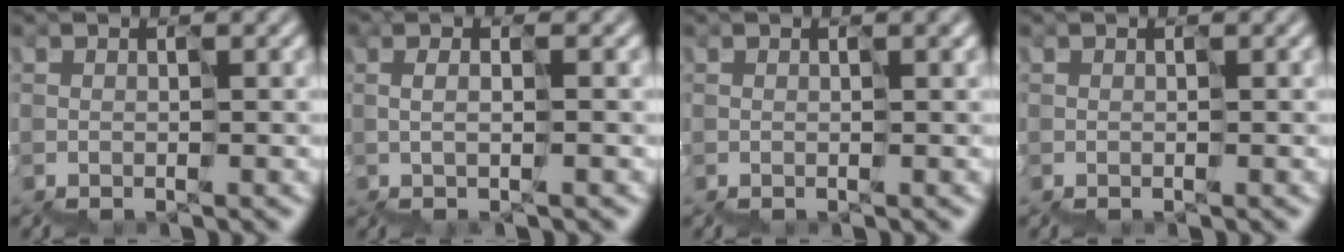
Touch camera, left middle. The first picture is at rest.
{"total": 0.9, "force": [0.3, -0.1, 0.8], "torque": [-0.024, 0.006, 0.001]}
{"total": 1.2, "force": [0.2, 0.5, 1.0], "torque": [-0.003, 0.007, 0.000]}
{"total": 0.0}